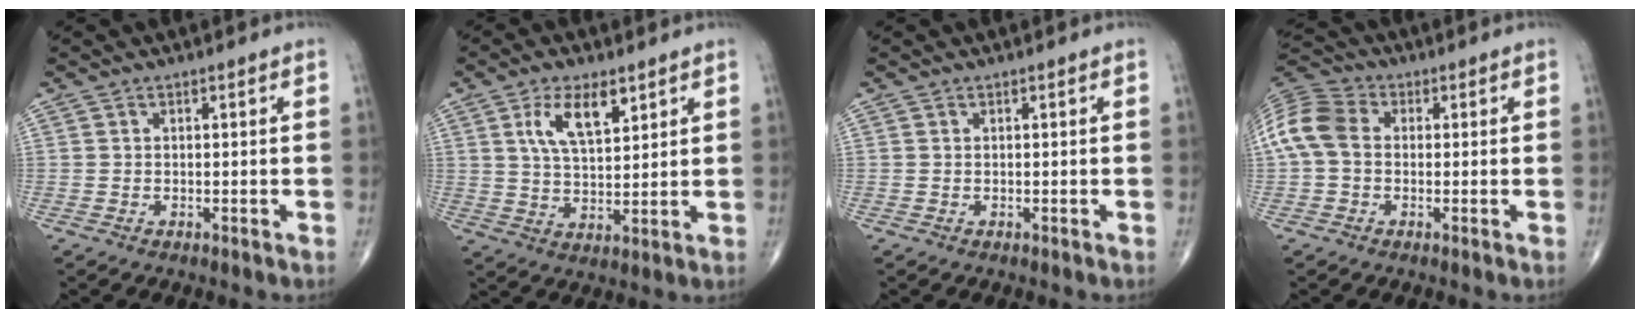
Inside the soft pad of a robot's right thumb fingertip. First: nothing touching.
{"total": 9.0, "force": [4.3, 4.0, 6.8], "torque": [-0.111, -0.019, 0.083]}
{"total": 0.0}
{"total": 9.7, "force": [0.3, 7.2, 6.5], "torque": [-0.138, 0.029, -0.004]}